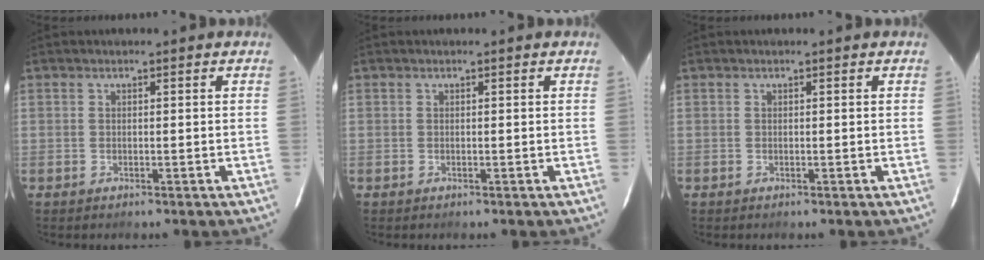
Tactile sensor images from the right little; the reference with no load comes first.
{"total": 0.0}
{"total": 0.0}